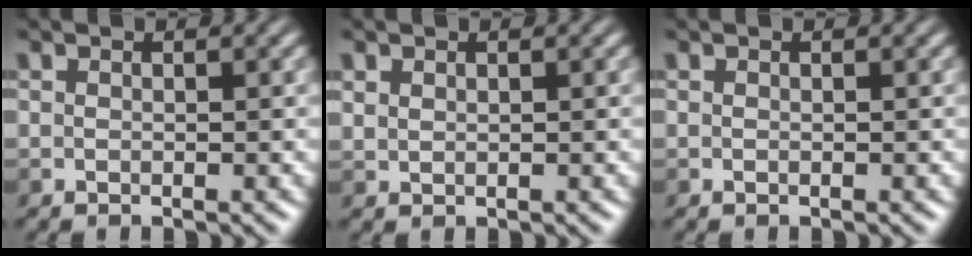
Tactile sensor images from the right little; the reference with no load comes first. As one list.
[{"total": 0.9, "force": [0.6, 0.6, 0.3], "torque": [-0.008, -0.001, 0.016]}, {"total": 0.0}]